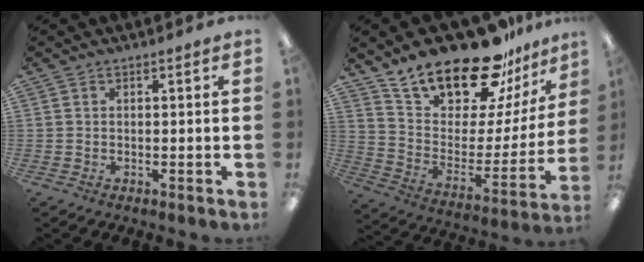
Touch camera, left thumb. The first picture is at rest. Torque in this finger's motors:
{"motor_torque": [1.84, 1.84, 1.46, -1.31, 0.09]}